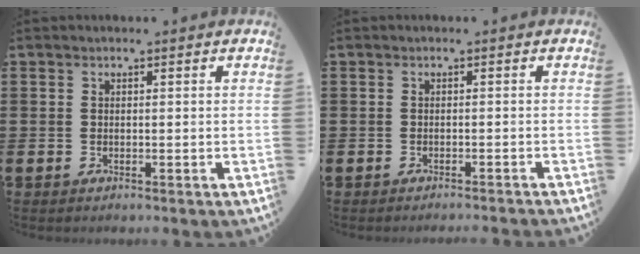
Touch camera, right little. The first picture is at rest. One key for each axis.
{"total": 0.7, "fx": -0.7, "fy": -0.2, "fz": 0.0, "tx": 0.002, "ty": -0.001, "tz": -0.014}